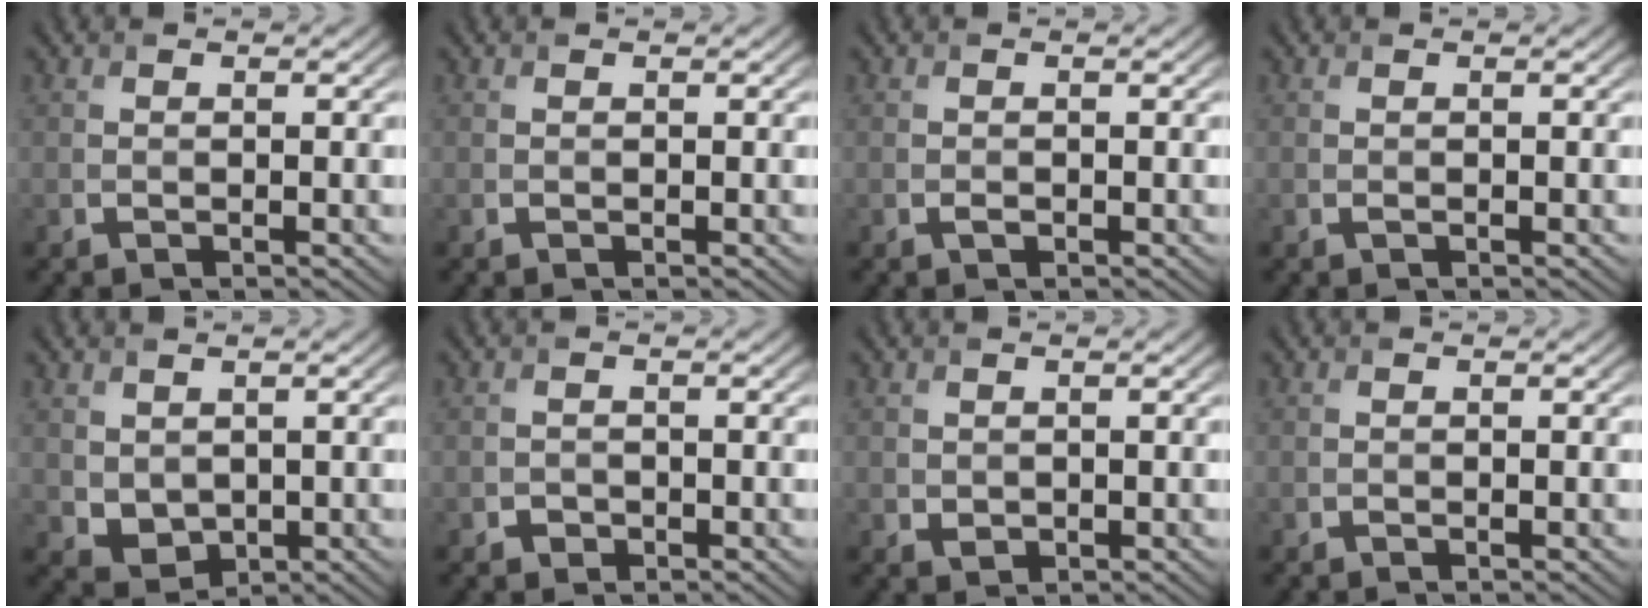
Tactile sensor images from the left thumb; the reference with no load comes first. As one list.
[{"total": 0.0}, {"total": 0.6, "force": [-0.3, 0.3, 0.4], "torque": [-0.008, -0.002, -0.004]}, {"total": 0.0}, {"total": 3.1, "force": [1.1, 2.5, 1.6], "torque": [-0.045, -0.011, 0.027]}, {"total": 1.0, "force": [-0.6, 0.8, 0.2], "torque": [-0.001, -0.002, -0.012]}, {"total": 0.9, "force": [0.2, 0.8, 0.4], "torque": [-0.009, -0.005, 0.010]}, {"total": 0.0}]